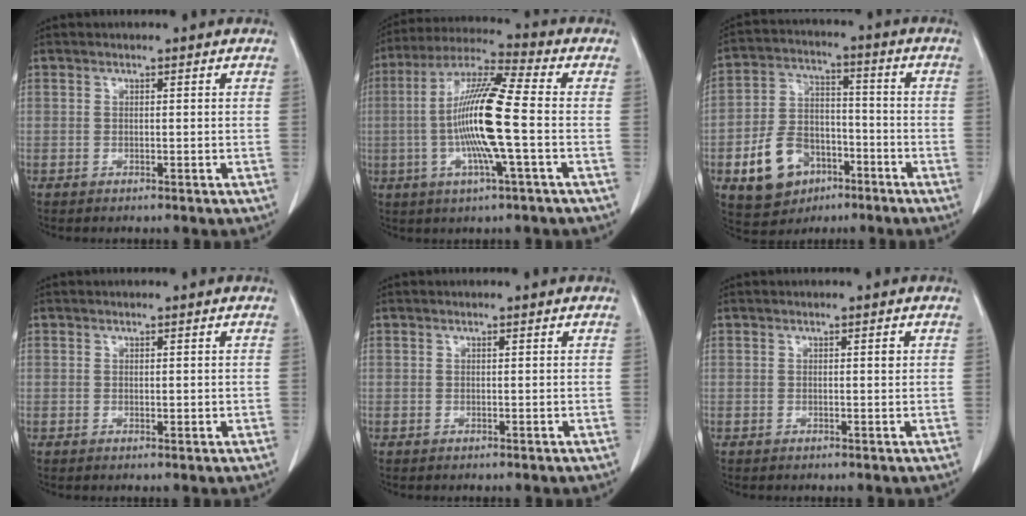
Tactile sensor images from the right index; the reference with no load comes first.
{"total": 14.3, "force": [-1.6, 0.2, 14.2], "torque": [-0.276, 0.001, -0.041]}
{"total": 11.8, "force": [-5.3, 8.2, 6.6], "torque": [-0.135, 0.017, -0.082]}
{"total": 0.8, "force": [0.2, 0.5, 0.6], "torque": [-0.010, -0.003, 0.005]}
{"total": 0.0}
{"total": 0.7, "force": [0.2, 0.1, 0.6], "torque": [-0.011, 0.000, 0.003]}